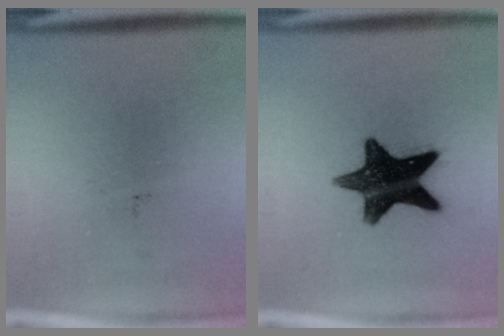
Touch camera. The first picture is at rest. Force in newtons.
{"total": 15.1}